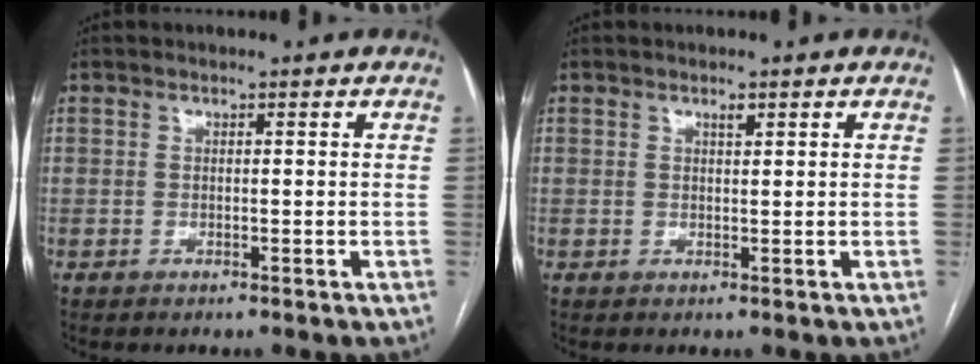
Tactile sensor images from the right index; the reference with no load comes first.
{"total": 0.9, "force": [0.6, 0.3, 0.7], "torque": [-0.013, -0.002, 0.010]}